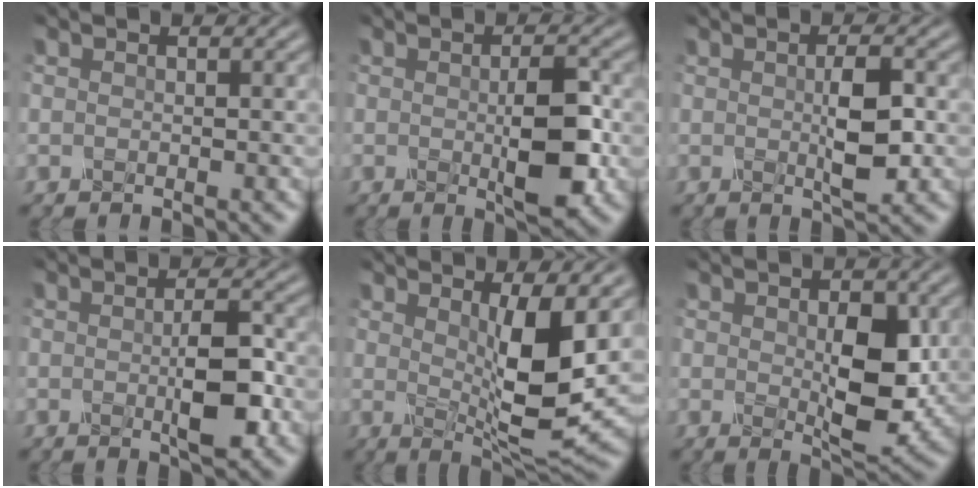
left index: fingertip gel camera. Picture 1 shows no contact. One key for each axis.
{"total": 5.0, "fx": -0.7, "fy": 1.3, "fz": 4.7, "tx": -0.086, "ty": 0.000, "tz": -0.009}
{"total": 3.3, "fx": 0.1, "fy": 0.6, "fz": 3.2, "tx": -0.063, "ty": 0.003, "tz": 0.004}
{"total": 4.1, "fx": -0.8, "fy": 1.0, "fz": 3.9, "tx": -0.074, "ty": 0.003, "tz": -0.012}
{"total": 6.8, "fx": 0.8, "fy": 1.5, "fz": 6.6, "tx": -0.107, "ty": -0.010, "tz": 0.023}
{"total": 5.6, "fx": 0.0, "fy": 2.5, "fz": 5.0, "tx": -0.082, "ty": -0.002, "tz": 0.009}